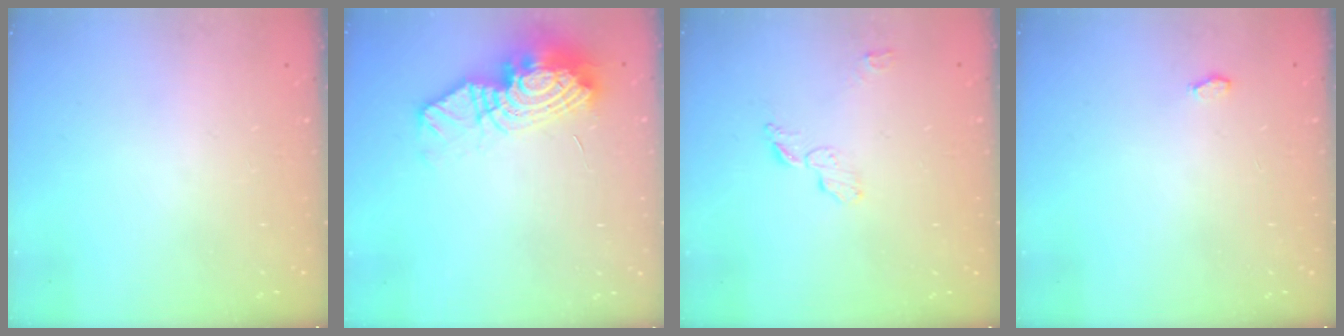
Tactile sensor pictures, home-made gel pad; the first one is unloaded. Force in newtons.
{"total": 15.9, "press": 15.9, "slide": 1.2}
{"total": 6.0, "press": 5.9, "slide": 0.6}
{"total": 3.5, "press": 3.4, "slide": 0.5}